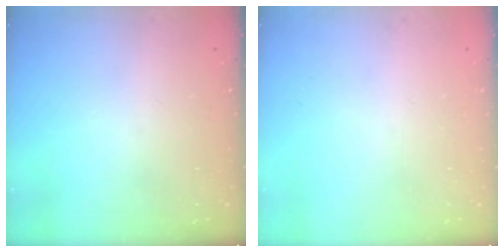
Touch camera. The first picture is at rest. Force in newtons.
{"total": 0.0}